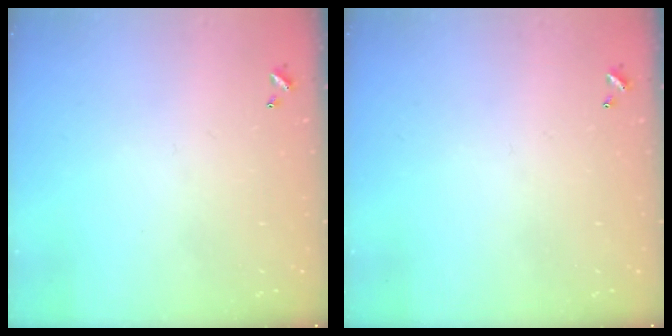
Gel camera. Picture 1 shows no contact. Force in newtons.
{"total": 0.0}